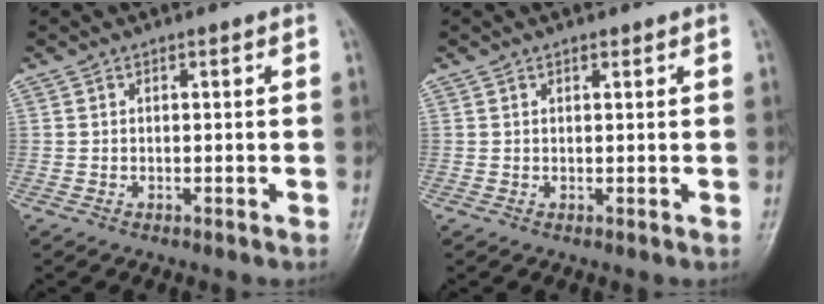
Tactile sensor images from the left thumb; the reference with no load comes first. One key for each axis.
{"total": 0.7, "fx": 0.5, "fy": 0.3, "fz": 0.3, "tx": -0.006, "ty": -0.004, "tz": 0.007}